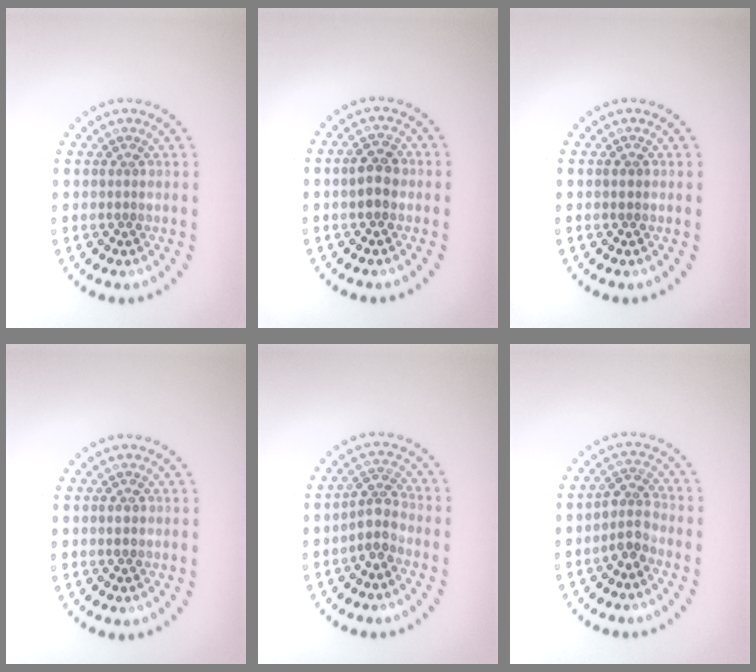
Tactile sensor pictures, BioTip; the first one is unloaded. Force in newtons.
{"total": 2.5, "press": 2.5, "slide": 0.3}
{"total": 0.7, "press": 0.7, "slide": 0.1}
{"total": 1.2, "press": 1.2, "slide": 0.1}
{"total": 2.5, "press": 2.1, "slide": 1.3}
{"total": 2.3, "press": 1.9, "slide": 1.3}